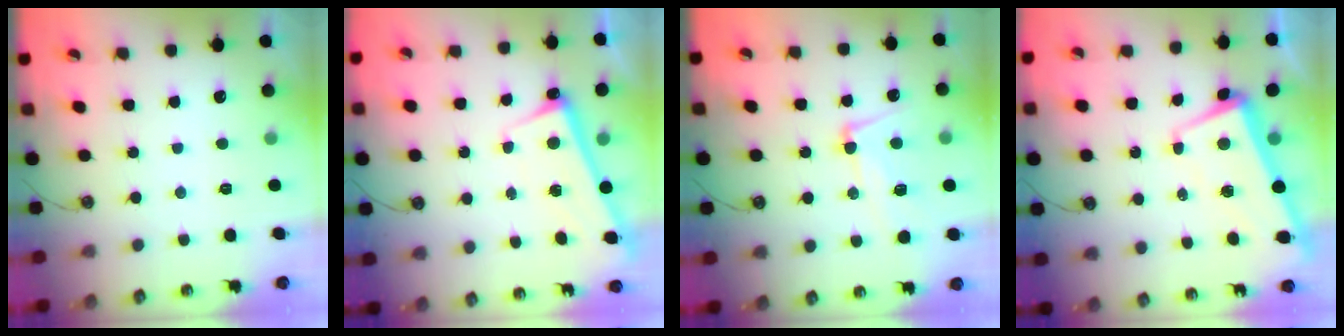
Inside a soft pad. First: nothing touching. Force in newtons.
{"total": 2.7, "press": 2.6, "slide": 0.6}
{"total": 12.2, "press": 12.1, "slide": 1.8}
{"total": 1.6, "press": 0.1, "slide": 1.5}